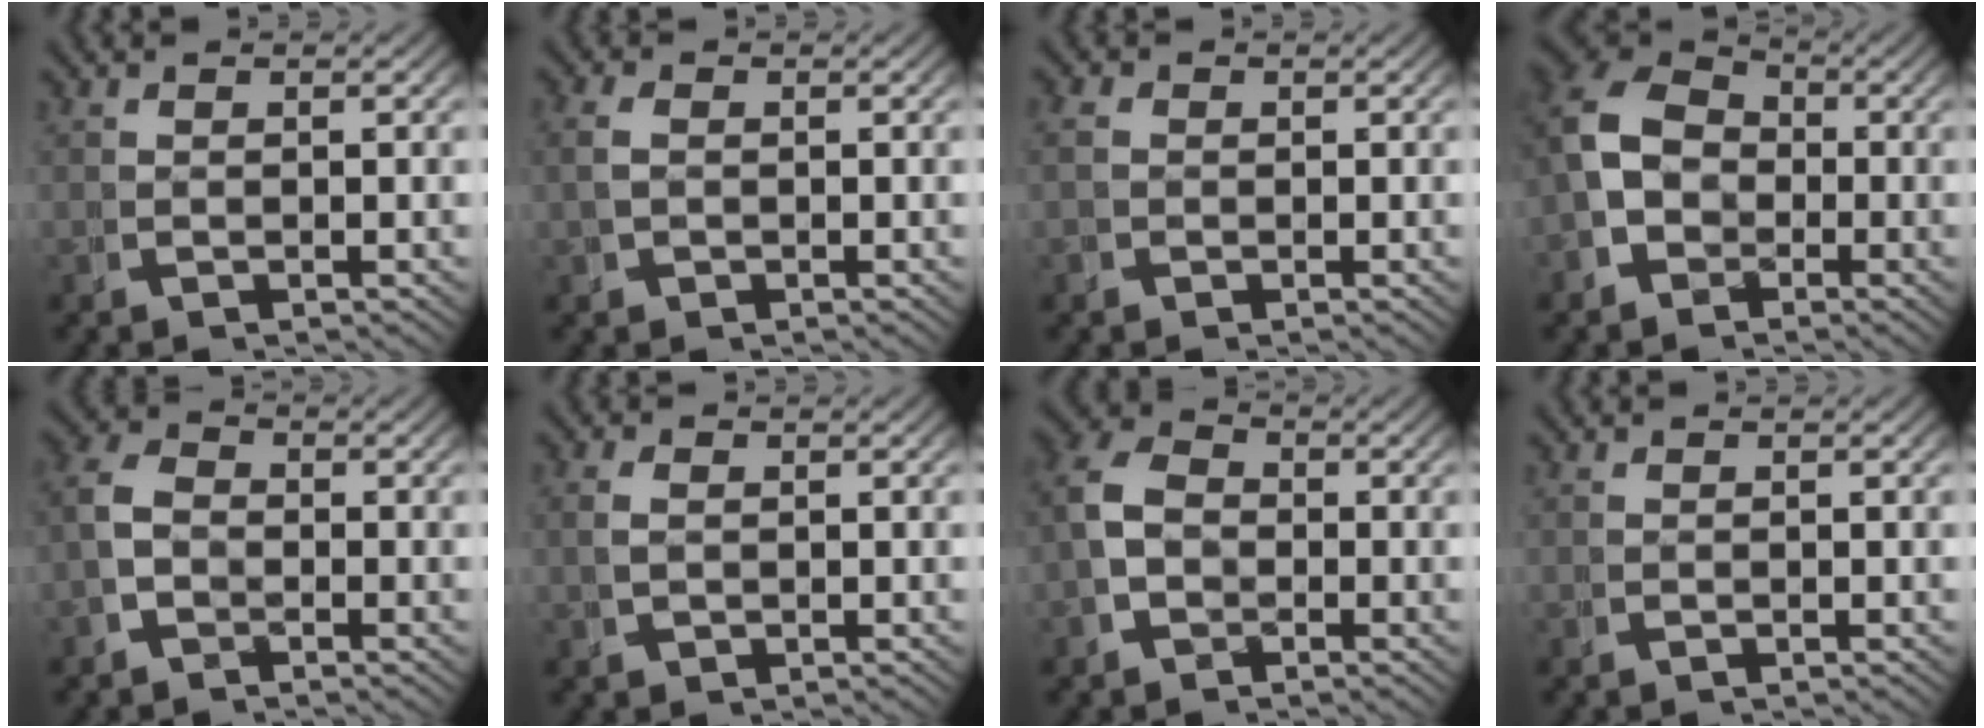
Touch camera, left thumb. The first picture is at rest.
{"total": 1.9, "force": [-0.1, 1.7, 0.8], "torque": [-0.019, -0.003, -0.002]}
{"total": 2.1, "force": [0.0, 2.0, 0.6], "torque": [-0.012, 0.001, -0.006]}
{"total": 8.2, "force": [0.1, 6.9, 4.4], "torque": [-0.087, -0.002, -0.008]}
{"total": 3.0, "force": [-0.7, 2.4, 1.6], "torque": [-0.032, -0.001, -0.020]}
{"total": 1.4, "force": [0.1, 1.2, 0.8], "torque": [-0.014, -0.002, 0.005]}
{"total": 4.5, "force": [-0.3, 3.7, 2.5], "torque": [-0.054, -0.003, -0.012]}
{"total": 0.0}